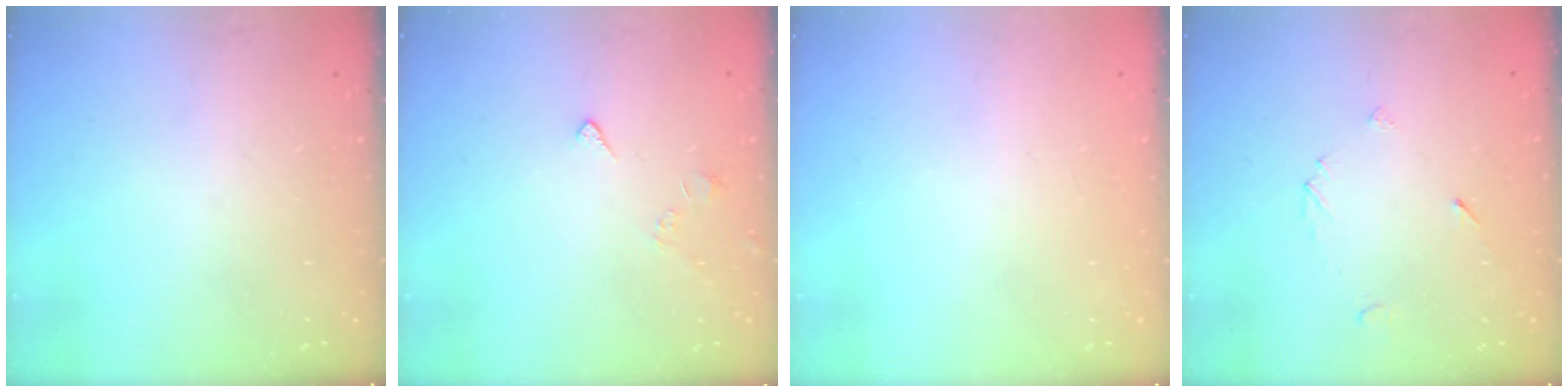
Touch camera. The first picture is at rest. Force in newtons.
{"total": 2.8, "press": 2.8, "slide": 0.5}
{"total": 1.8, "press": 1.8, "slide": 0.1}
{"total": 2.6, "press": 2.6, "slide": 0.2}